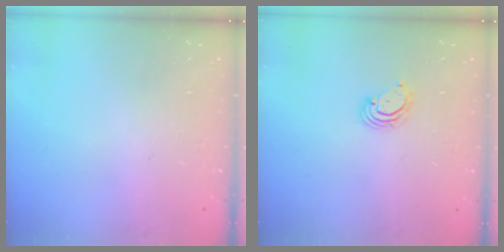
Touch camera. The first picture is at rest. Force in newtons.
{"total": 2.8, "press": 2.8, "slide": 0.2}